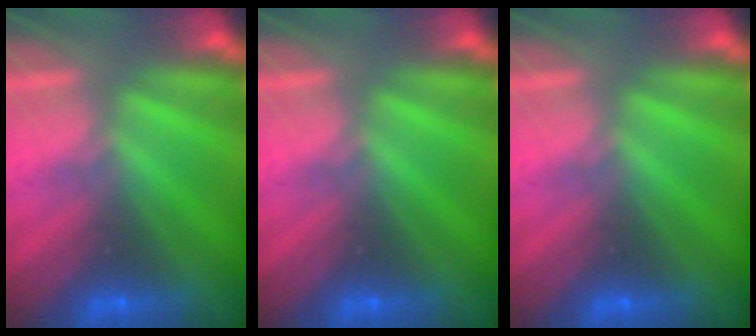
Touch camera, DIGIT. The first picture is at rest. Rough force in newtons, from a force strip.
{"total": 0.0}
{"total": 0.0}